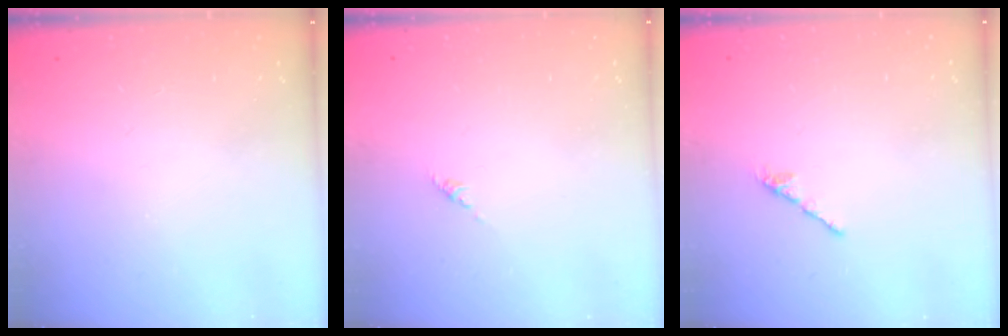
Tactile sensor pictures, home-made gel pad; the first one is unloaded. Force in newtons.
{"total": 0.6, "press": 0.4, "slide": 0.4}
{"total": 2.1, "press": 2.0, "slide": 0.7}